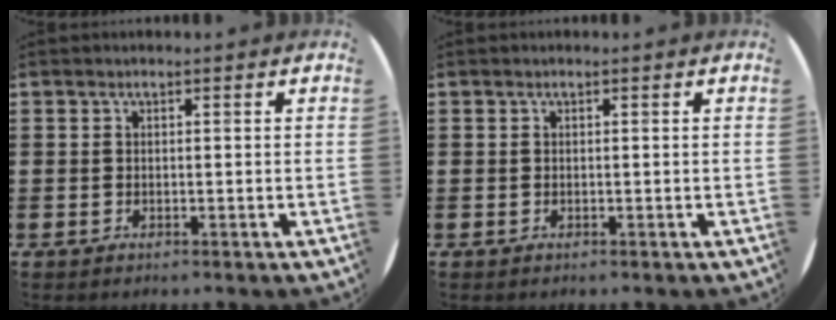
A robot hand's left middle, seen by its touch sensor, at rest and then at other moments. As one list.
[{"total": 0.0}]